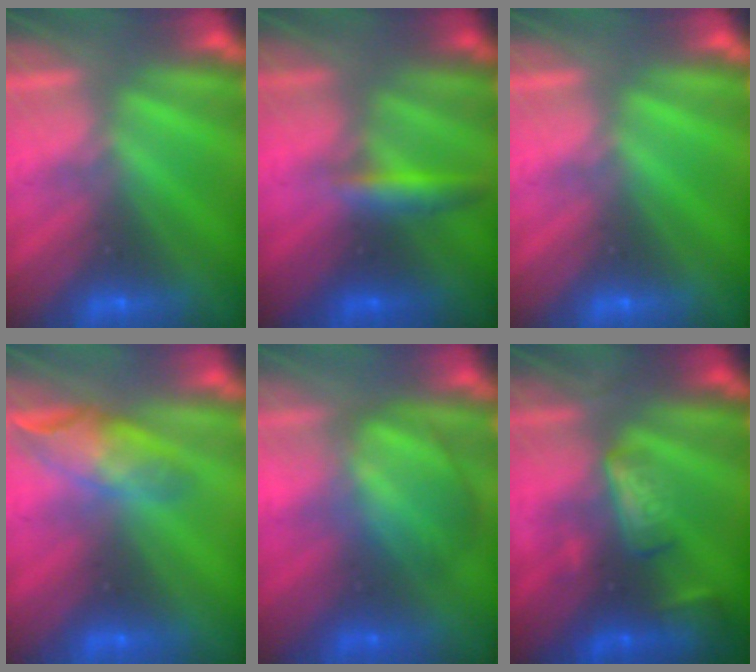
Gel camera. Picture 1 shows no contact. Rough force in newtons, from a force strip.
{"total": 2.8}
{"total": 0.0}
{"total": 4.8}
{"total": 3.0}
{"total": 2.7}